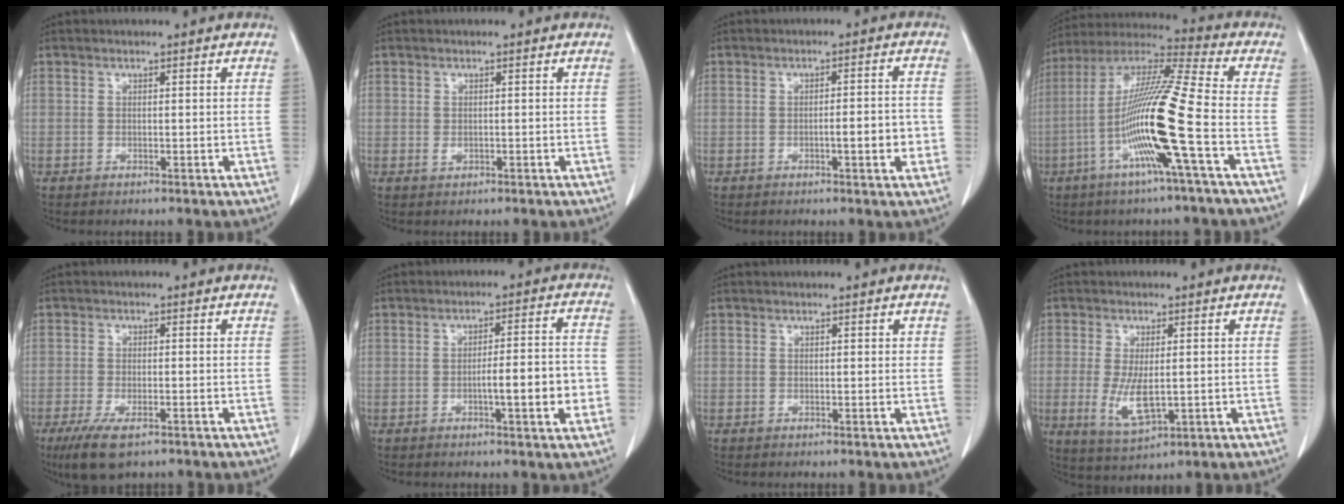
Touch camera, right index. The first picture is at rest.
{"total": 0.7, "force": [-0.1, 0.5, 0.4], "torque": [-0.009, -0.001, -0.002]}
{"total": 4.8, "force": [-1.3, 0.8, 4.5], "torque": [-0.066, 0.004, -0.015]}
{"total": 16.6, "force": [-4.9, -1.3, 15.8], "torque": [-0.307, -0.004, -0.104]}
{"total": 6.5, "force": [-4.2, 1.9, 4.6], "torque": [-0.085, -0.017, -0.069]}
{"total": 7.8, "force": [-2.1, 0.7, 7.4], "torque": [-0.106, 0.010, -0.029]}
{"total": 0.5, "force": [0.3, 0.3, 0.3], "torque": [0.001, 0.002, 0.000]}
{"total": 6.1, "force": [-0.8, 2.2, 5.7], "torque": [-0.115, -0.016, -0.006]}